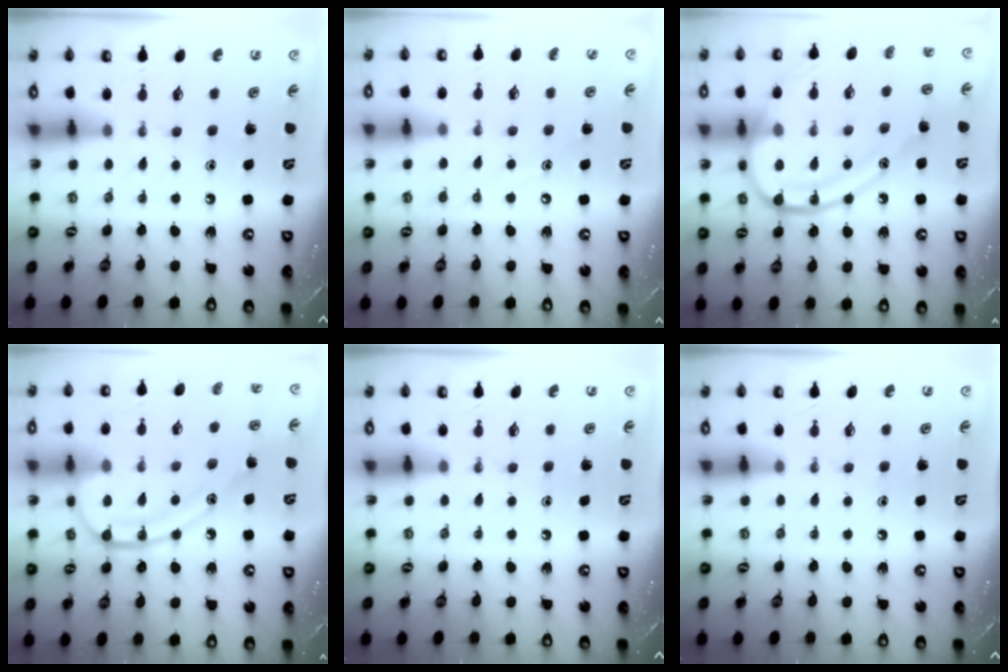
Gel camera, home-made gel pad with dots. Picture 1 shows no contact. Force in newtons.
{"total": 5.6, "press": 5.6, "slide": 0.7}
{"total": 17.7, "press": 17.7, "slide": 1.3}
{"total": 13.4, "press": 13.4, "slide": 0.8}
{"total": 0.0}
{"total": 0.0}